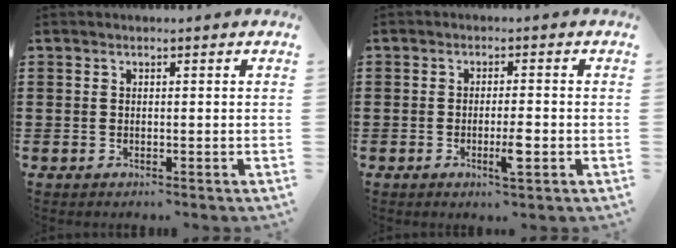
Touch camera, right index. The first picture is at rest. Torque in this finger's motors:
{"motor_torque": [0.21, 0.12, 0.15, 0.06]}